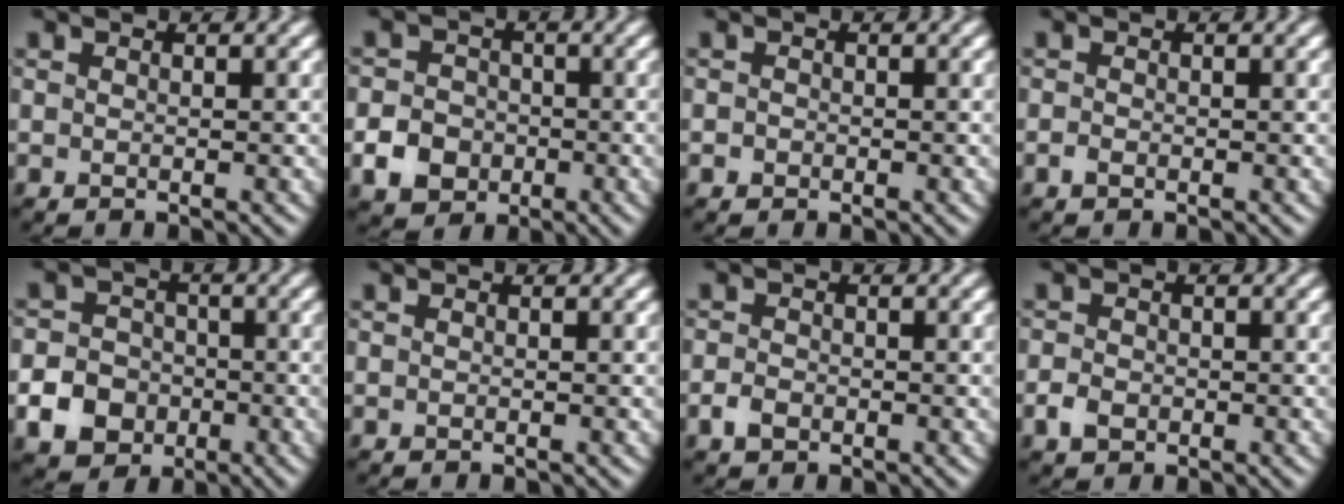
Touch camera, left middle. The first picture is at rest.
{"total": 4.6, "force": [-2.3, 3.7, 1.4], "torque": [-0.013, -0.003, -0.057]}
{"total": 0.6, "force": [-0.4, 0.3, -0.1], "torque": [0.008, -0.002, -0.009]}
{"total": 0.7, "force": [-0.7, 0.0, -0.1], "torque": [0.000, -0.002, -0.011]}
{"total": 7.2, "force": [-3.6, 6.0, 1.7], "torque": [-0.029, -0.022, -0.082]}
{"total": 0.0}
{"total": 1.6, "force": [-1.2, 0.9, 0.5], "torque": [-0.007, 0.000, -0.025]}
{"total": 1.7, "force": [-1.2, 1.1, 0.6], "torque": [-0.010, -0.001, -0.023]}